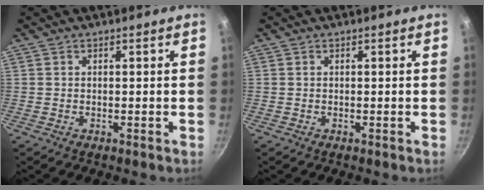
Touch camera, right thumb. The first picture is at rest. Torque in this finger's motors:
{"motor_torque": [-0.01, 0.00, 0.00, 0.00, 0.00]}